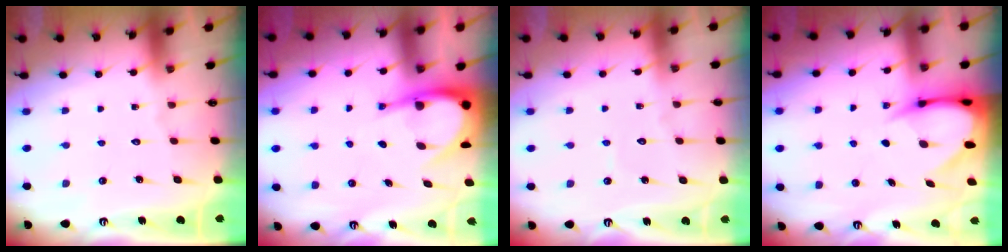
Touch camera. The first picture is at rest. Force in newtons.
{"total": 8.2, "press": 8.1, "slide": 1.0}
{"total": 2.7, "press": 2.6, "slide": 0.3}
{"total": 6.2, "press": 6.1, "slide": 0.7}